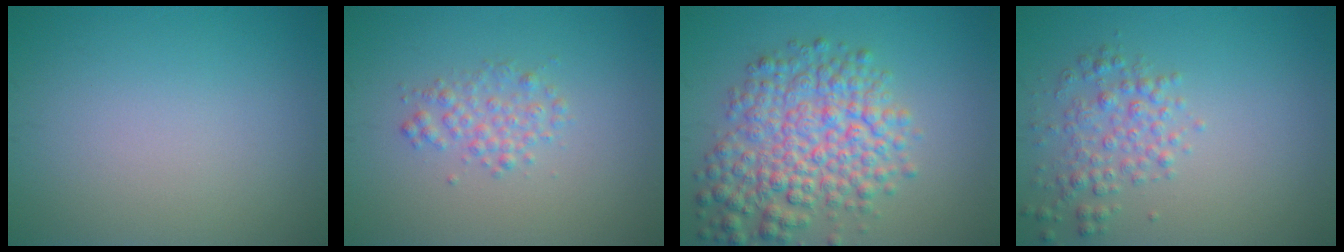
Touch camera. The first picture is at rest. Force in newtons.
{"total": 2.0, "press": 2.0, "slide": 0.0}
{"total": 7.3, "press": 7.3, "slide": 0.2}
{"total": 2.7, "press": 2.7, "slide": 0.1}